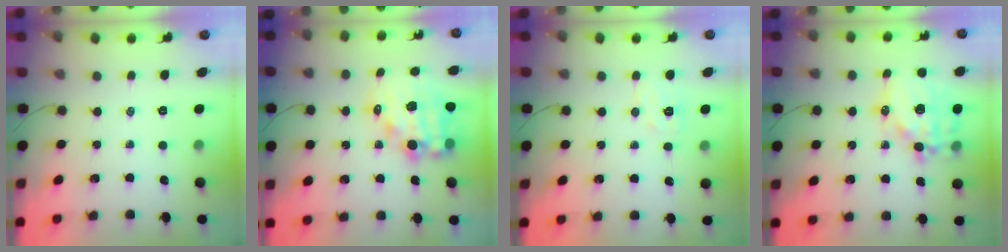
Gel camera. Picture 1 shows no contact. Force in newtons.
{"total": 13.3, "press": 12.9, "slide": 3.2}
{"total": 5.2, "press": 5.1, "slide": 1.1}
{"total": 15.5, "press": 15.2, "slide": 2.8}